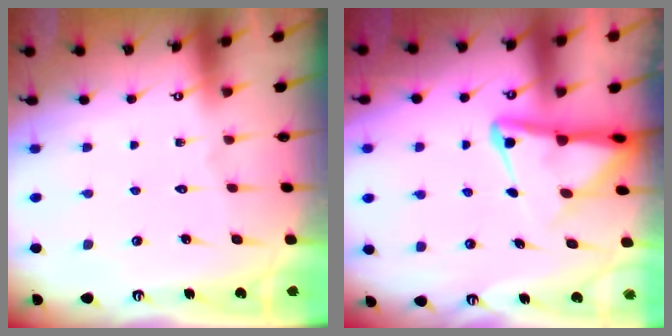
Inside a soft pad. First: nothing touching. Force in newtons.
{"total": 6.4, "press": 6.4, "slide": 0.9}